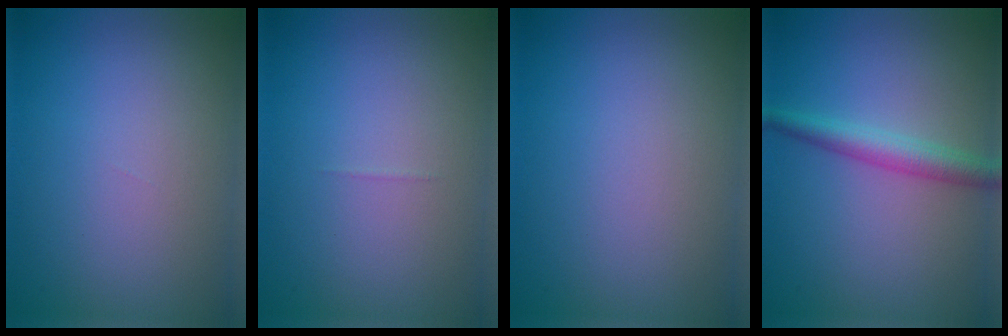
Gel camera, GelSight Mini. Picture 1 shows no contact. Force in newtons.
{"total": 0.0}
{"total": 0.0}
{"total": 2.8, "press": 2.8, "slide": 0.0}